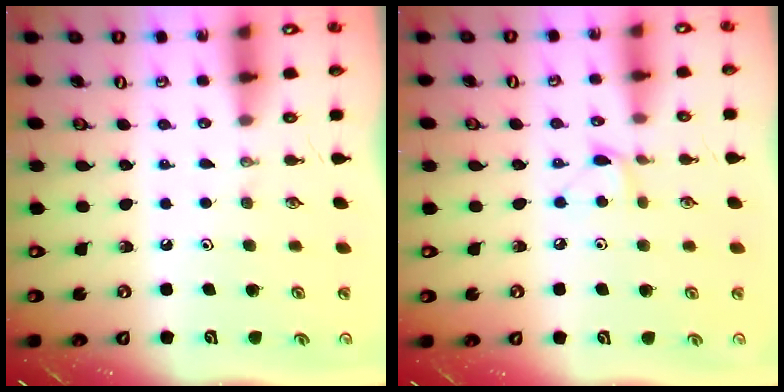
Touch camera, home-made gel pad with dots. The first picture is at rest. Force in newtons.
{"total": 4.8, "press": 4.8, "slide": 0.6}